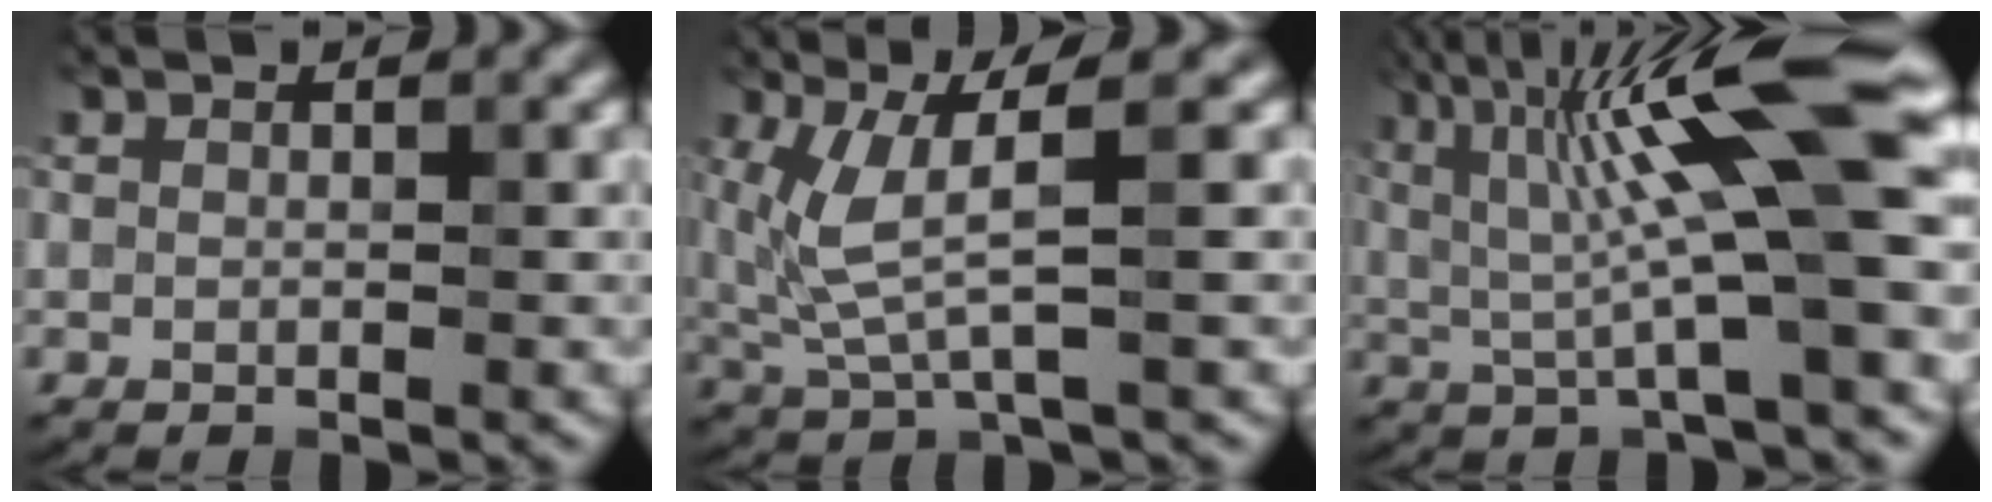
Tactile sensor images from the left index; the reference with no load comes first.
{"total": 4.2, "force": [1.0, 0.6, 4.0], "torque": [-0.111, -0.007, 0.033]}
{"total": 12.2, "force": [2.6, 2.0, 11.7], "torque": [-0.187, 0.016, 0.050]}